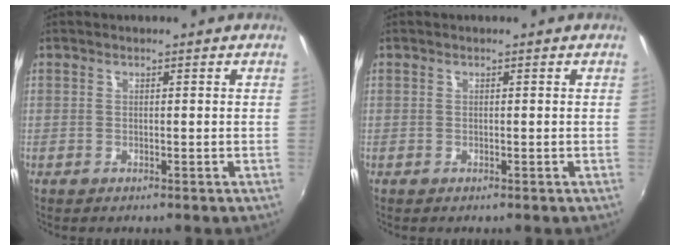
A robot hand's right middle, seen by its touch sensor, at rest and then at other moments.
{"total": 0.0}